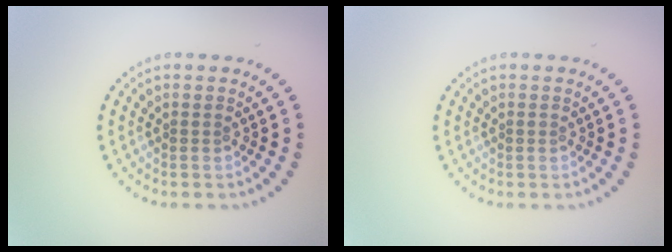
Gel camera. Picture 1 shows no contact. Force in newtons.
{"total": 0.0}